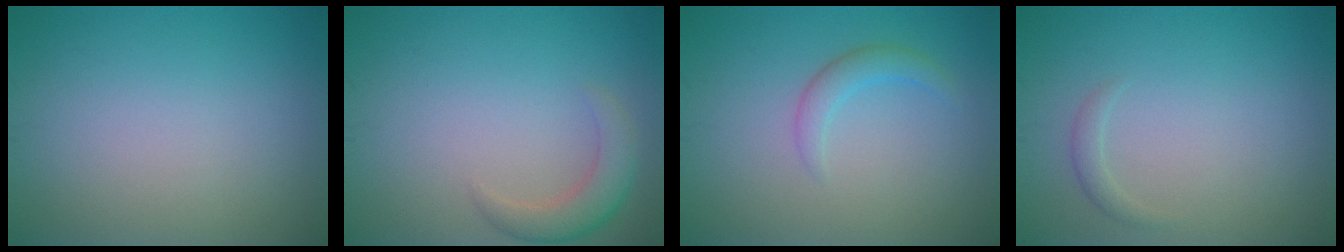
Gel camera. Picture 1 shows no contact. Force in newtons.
{"total": 2.8, "press": 2.8, "slide": 0.2}
{"total": 1.8, "press": 1.8, "slide": 0.0}
{"total": 0.9, "press": 0.9, "slide": 0.1}